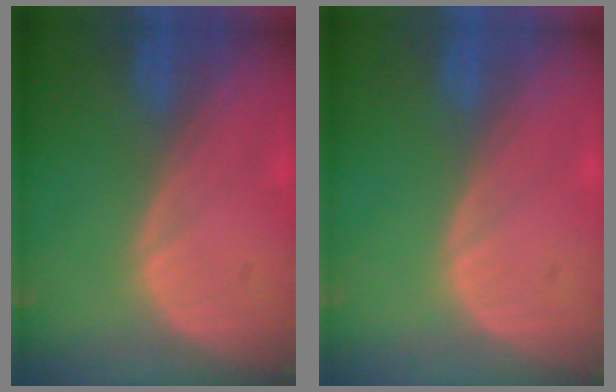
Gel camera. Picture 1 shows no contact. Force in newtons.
{"total": 0.0}